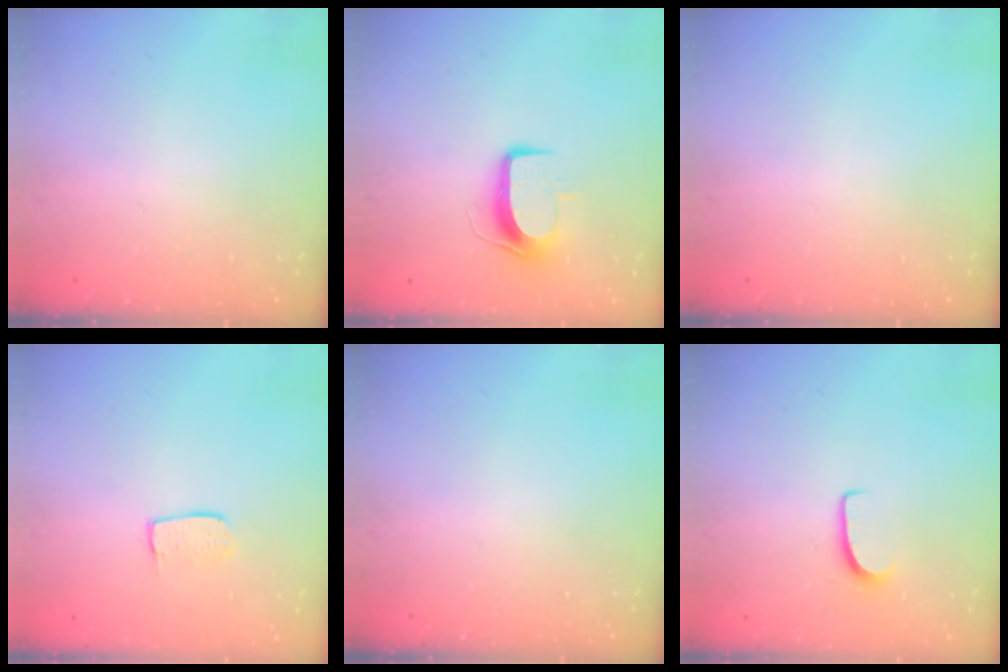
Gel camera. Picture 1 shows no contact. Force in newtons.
{"total": 8.8, "press": 8.8, "slide": 0.2}
{"total": 0.0}
{"total": 5.2, "press": 5.1, "slide": 0.5}
{"total": 0.0}
{"total": 5.9, "press": 5.9, "slide": 0.4}